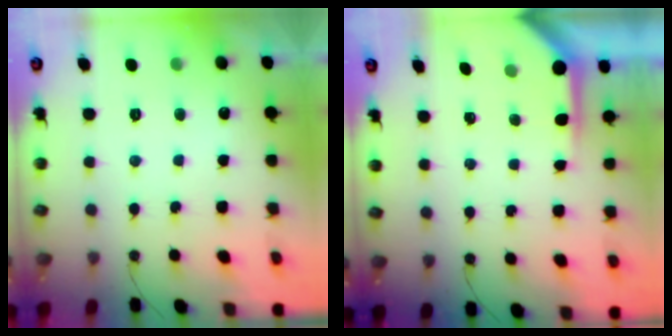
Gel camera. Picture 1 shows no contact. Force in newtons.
{"total": 4.6, "press": 4.5, "slide": 0.4}